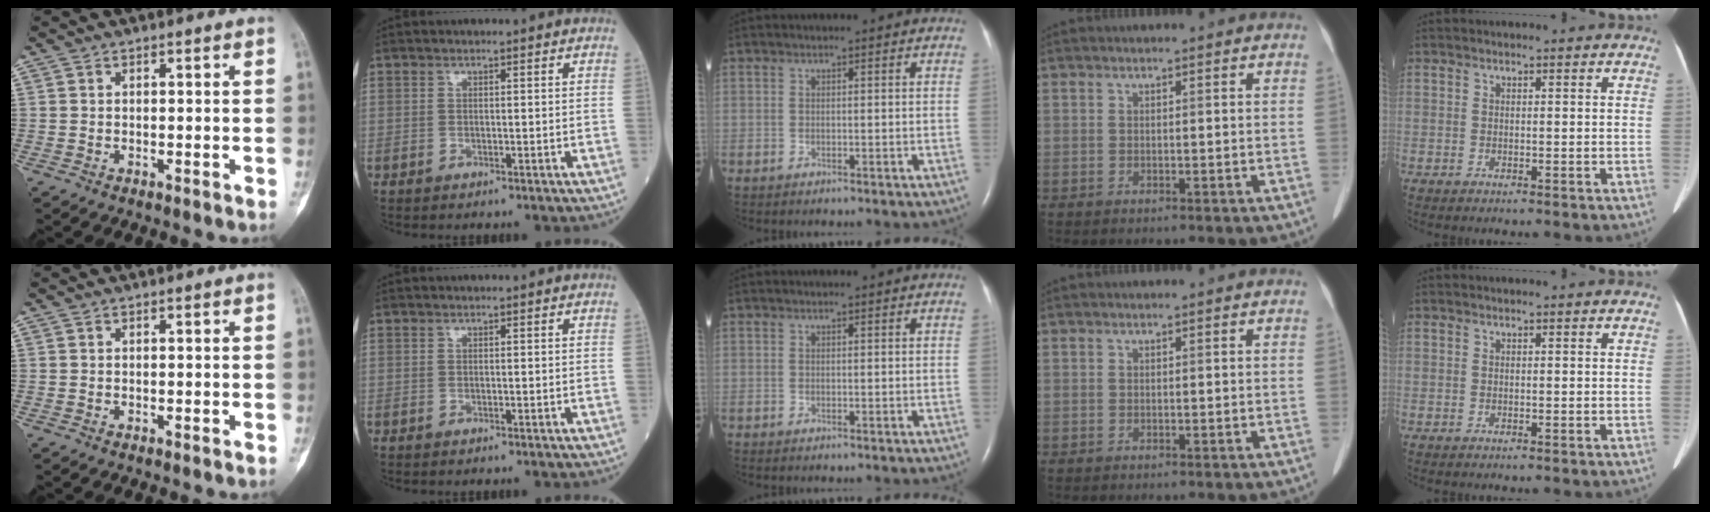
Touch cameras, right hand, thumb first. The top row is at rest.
{}